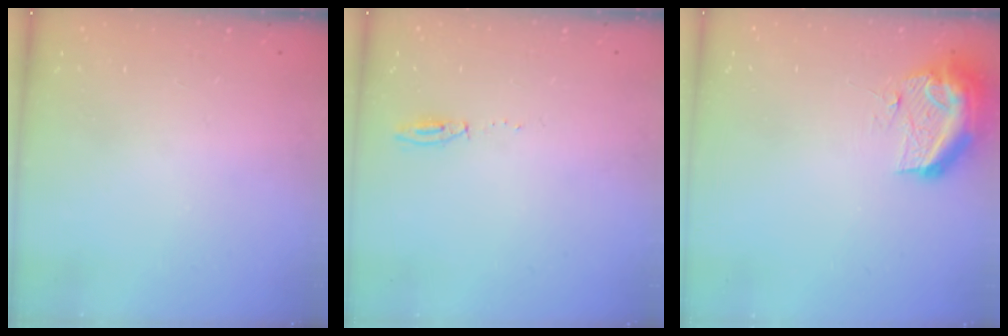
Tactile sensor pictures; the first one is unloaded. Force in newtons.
{"total": 4.8, "press": 4.7, "slide": 1.0}
{"total": 11.7, "press": 11.7, "slide": 1.3}